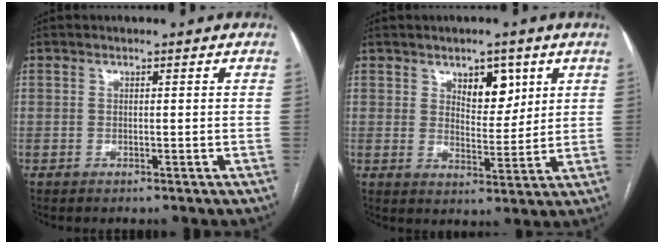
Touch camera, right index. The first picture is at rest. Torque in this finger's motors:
{"motor_torque": [0.12, 0.10, 0.10, 0.05]}